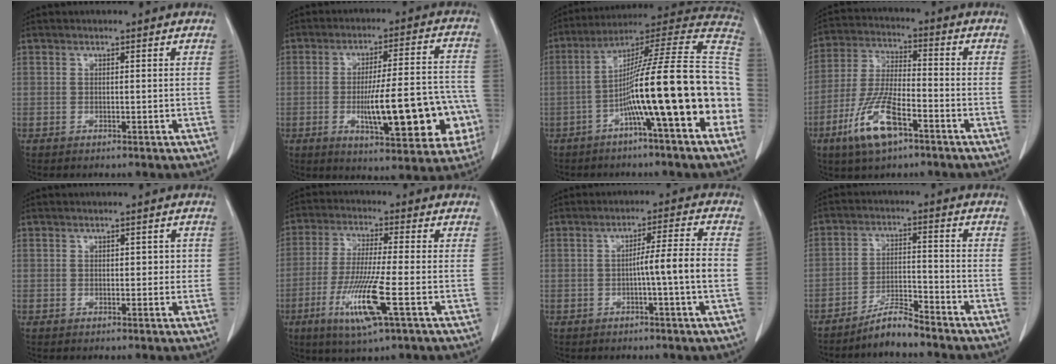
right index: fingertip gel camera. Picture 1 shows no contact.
{"total": 18.1, "force": [-4.7, 4.0, 17.0], "torque": [-0.193, 0.029, -0.051]}
{"total": 23.0, "force": [-5.7, 0.3, 22.2], "torque": [-0.273, 0.028, -0.095]}
{"total": 11.3, "force": [-6.0, 2.9, 9.2], "torque": [-0.195, -0.011, -0.112]}
{"total": 2.4, "force": [0.3, 1.4, 1.9], "torque": [-0.020, 0.004, 0.004]}
{"total": 11.0, "force": [-4.0, 0.0, 10.2], "torque": [-0.207, -0.024, -0.079]}
{"total": 6.8, "force": [-1.3, -1.0, 6.6], "torque": [-0.098, 0.009, -0.021]}
{"total": 4.9, "force": [-4.6, 0.4, 1.7], "torque": [-0.025, -0.006, -0.088]}